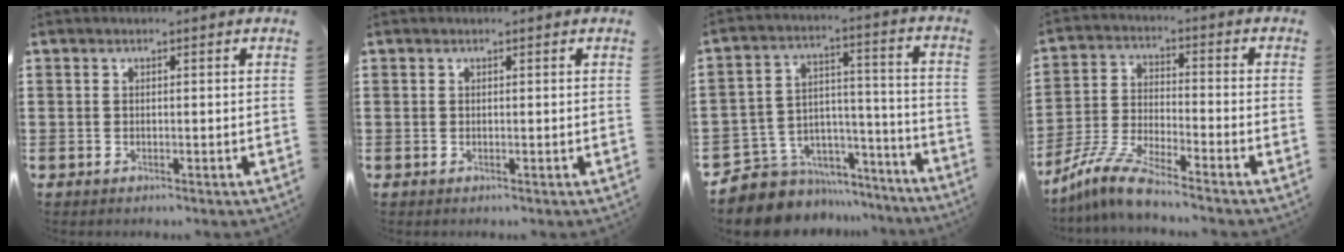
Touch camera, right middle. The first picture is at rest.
{"total": 0.0}
{"total": 7.5, "force": [-6.2, 4.3, 0.4], "torque": [-0.021, 0.012, -0.113]}
{"total": 7.8, "force": [-7.0, 0.0, 3.5], "torque": [-0.083, -0.006, -0.140]}